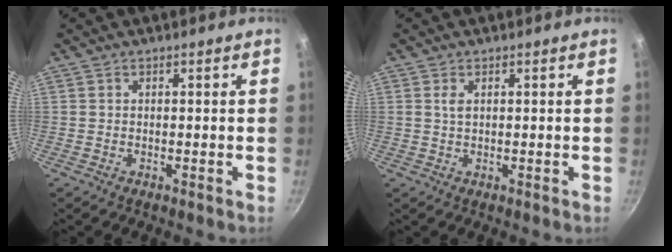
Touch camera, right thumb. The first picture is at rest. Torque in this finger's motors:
{"motor_torque": [-0.17, 0.88, 0.49, 0.41, 0.03]}